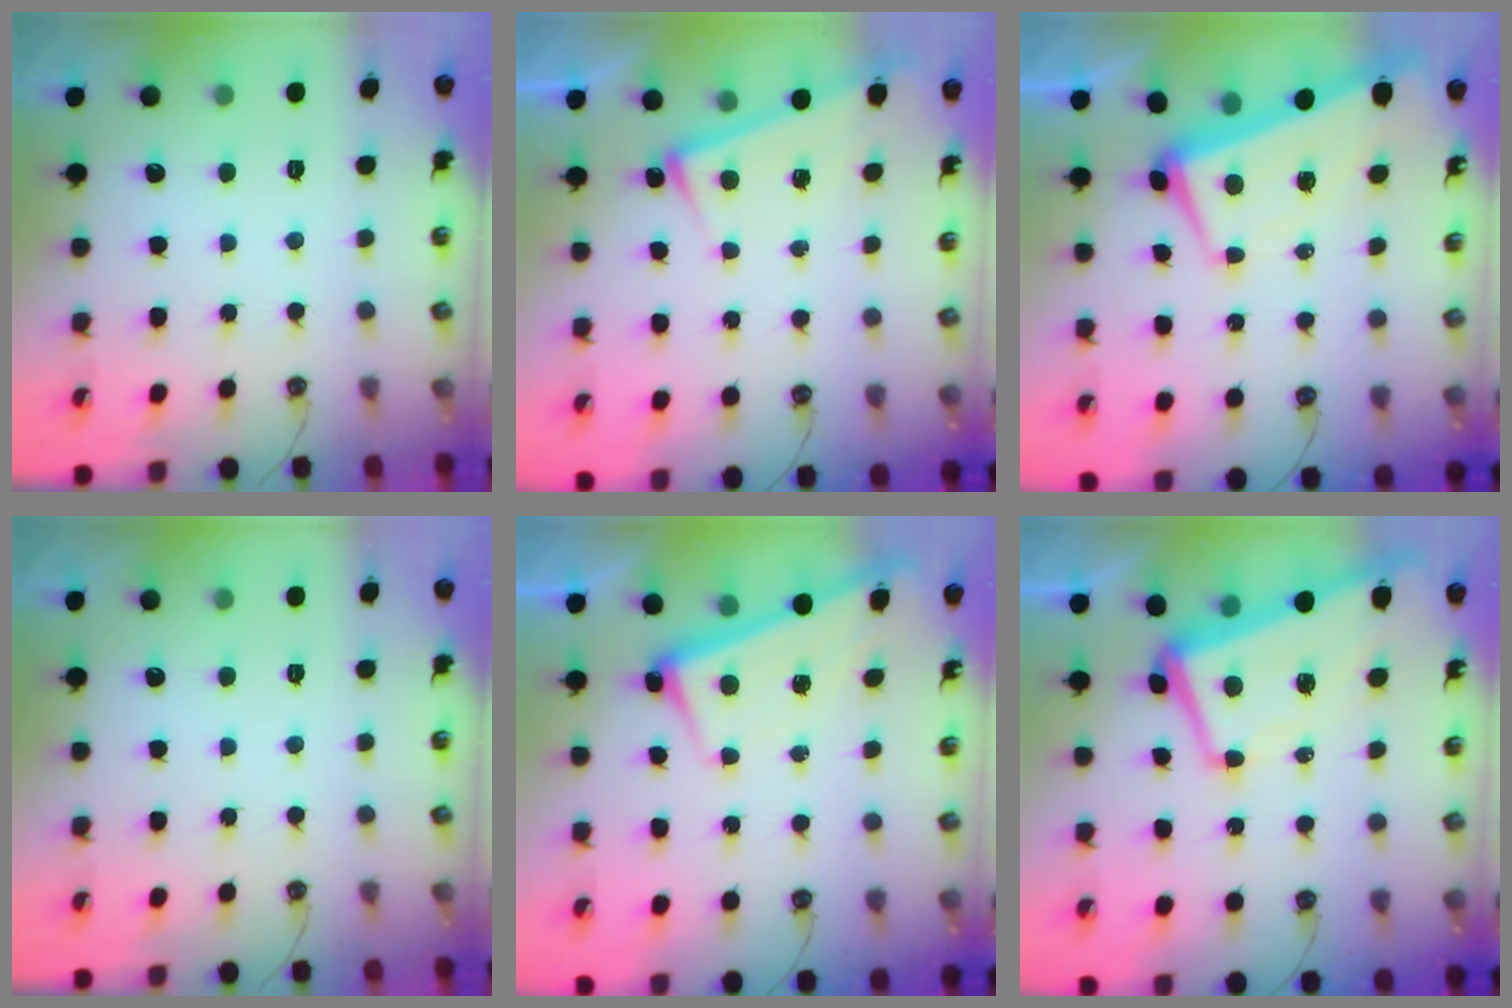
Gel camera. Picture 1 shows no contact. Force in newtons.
{"total": 6.0, "press": 5.9, "slide": 0.6}
{"total": 3.8, "press": 3.1, "slide": 2.1}
{"total": 0.0}
{"total": 2.7, "press": 2.6, "slide": 0.6}
{"total": 4.1, "press": 3.5, "slide": 2.0}